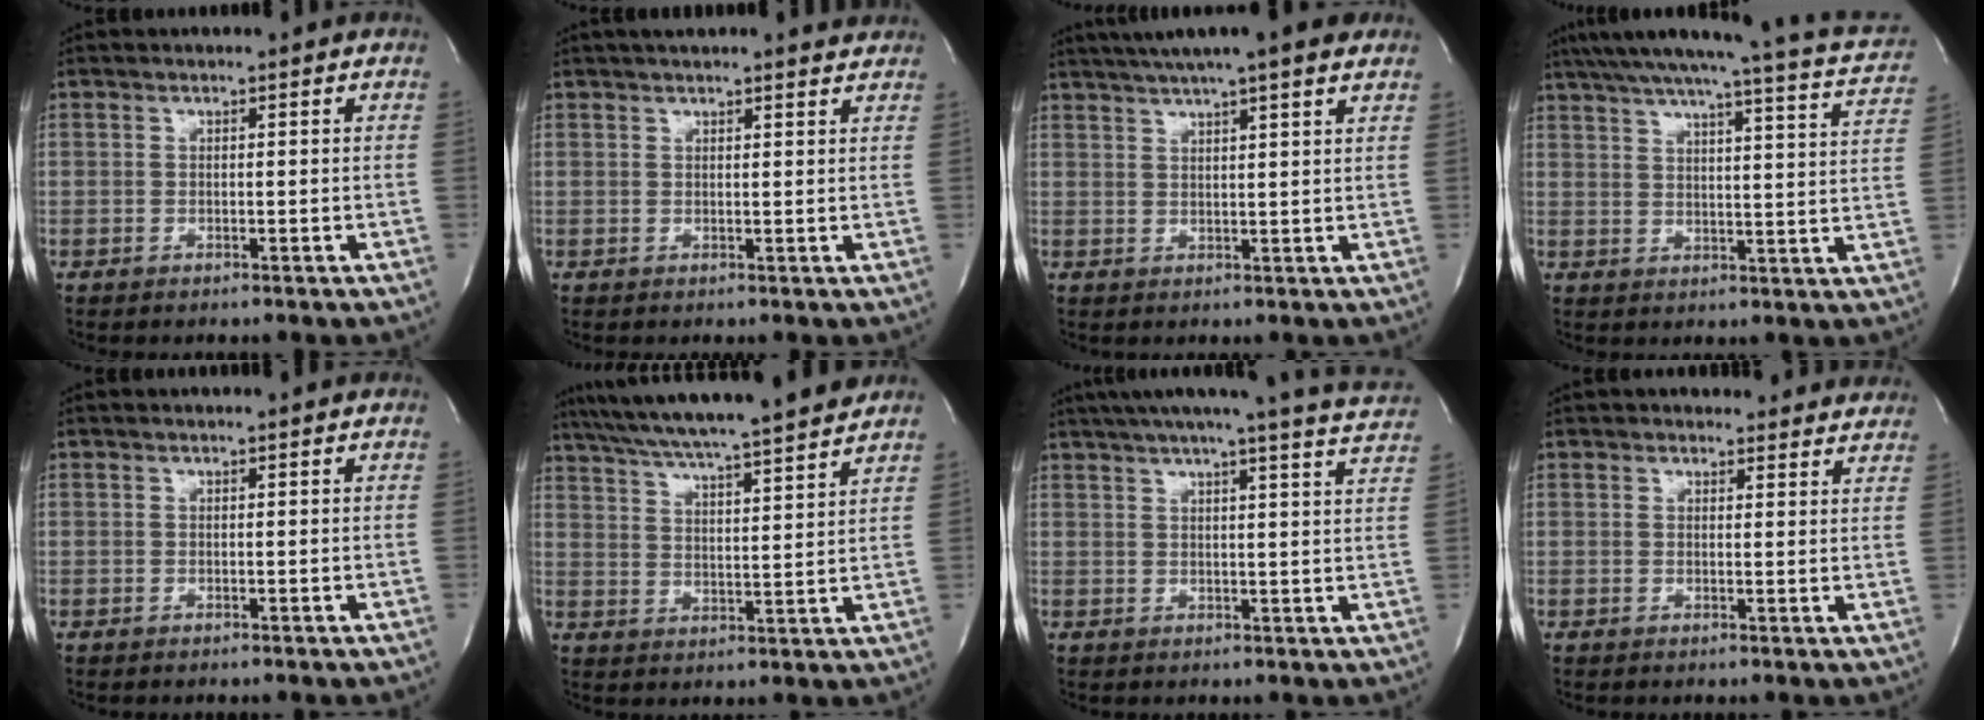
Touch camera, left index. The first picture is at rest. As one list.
[{"total": 8.0, "force": [7.3, 1.2, 3.0], "torque": [-0.043, 0.018, 0.082]}, {"total": 13.4, "force": [10.9, 0.9, 7.8], "torque": [-0.130, 0.038, 0.145]}, {"total": 22.3, "force": [19.6, 1.3, 10.5], "torque": [-0.155, -0.019, 0.240]}, {"total": 0.6, "force": [0.5, 0.0, 0.2], "torque": [-0.003, 0.003, 0.006]}, {"total": 20.2, "force": [17.9, 0.1, 9.4], "torque": [-0.165, 0.009, 0.264]}, {"total": 19.7, "force": [18.0, -0.8, 7.9], "torque": [-0.121, -0.030, 0.217]}, {"total": 8.3, "force": [7.9, 2.3, 1.2], "torque": [0.015, -0.001, 0.066]}]